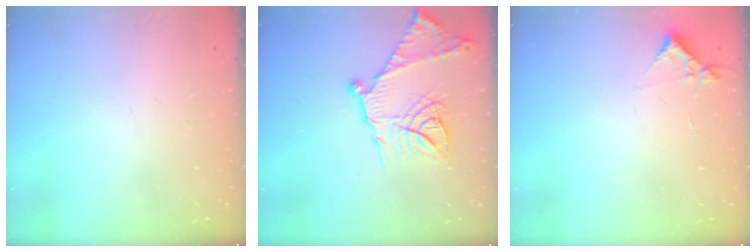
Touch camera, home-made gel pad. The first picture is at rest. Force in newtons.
{"total": 19.7, "press": 19.6, "slide": 1.7}
{"total": 4.1, "press": 4.1, "slide": 0.5}